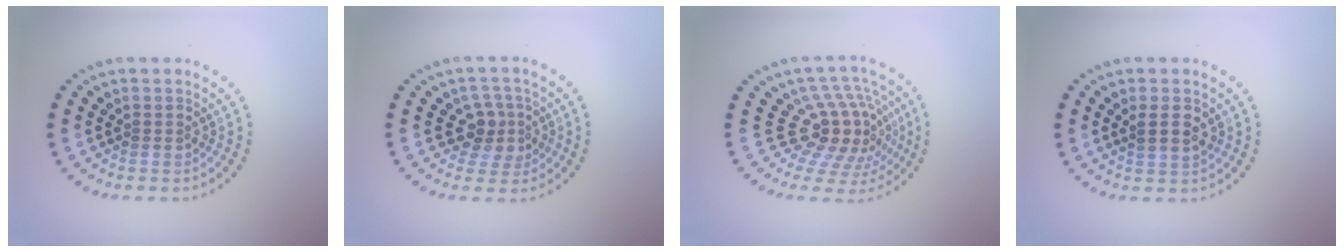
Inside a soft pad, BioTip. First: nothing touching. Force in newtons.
{"total": 2.7, "press": 2.4, "slide": 1.3}
{"total": 5.1, "press": 3.8, "slide": 3.4}
{"total": 1.9, "press": 1.7, "slide": 0.7}